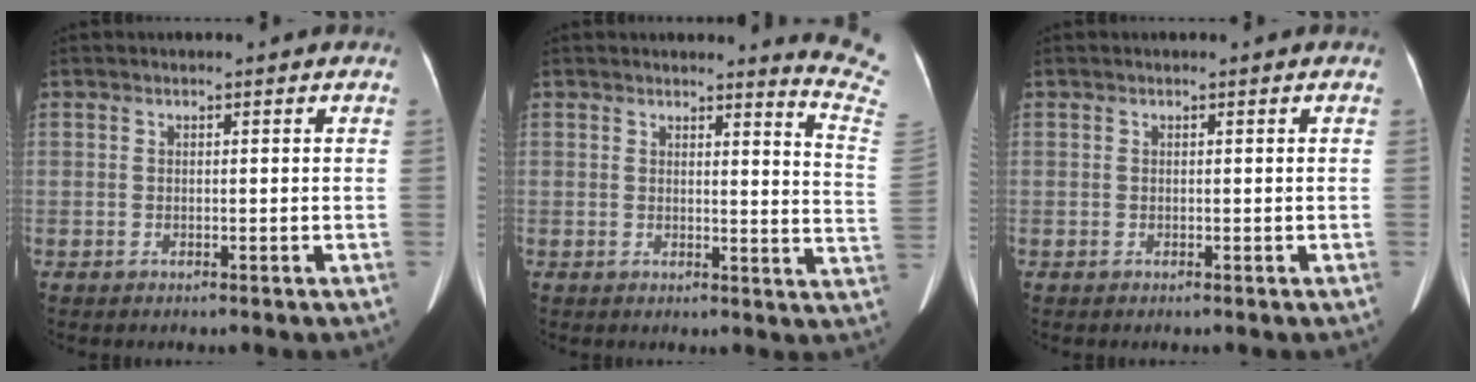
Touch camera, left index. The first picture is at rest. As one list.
[{"total": 9.2, "force": [9.1, -1.5, 0.8], "torque": [-0.006, -0.122, 0.073]}, {"total": 0.0}]